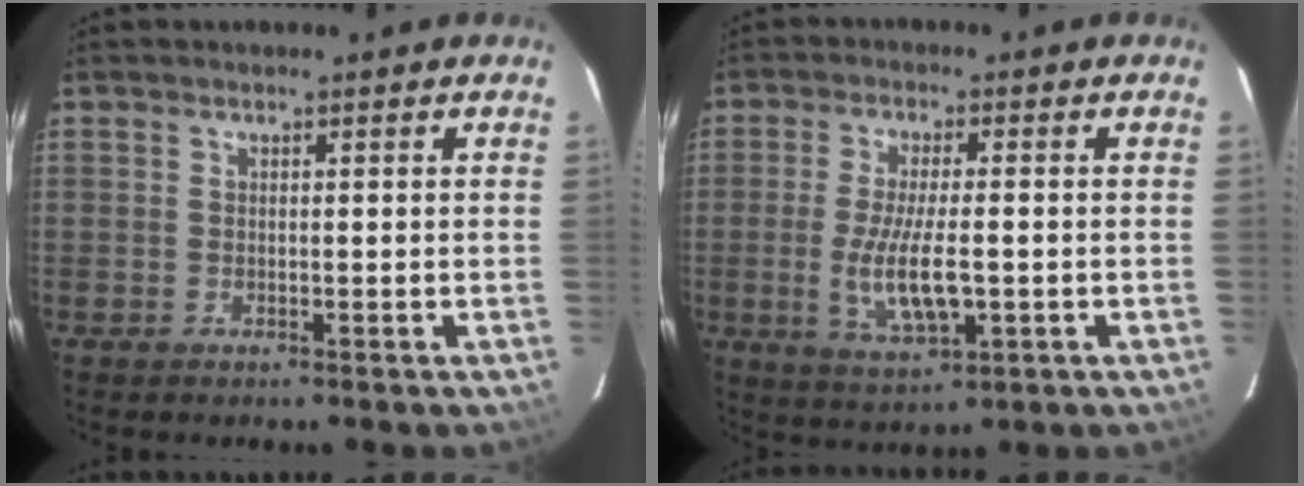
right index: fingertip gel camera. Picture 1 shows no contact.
{"total": 9.5, "force": [-1.9, 2.8, 8.9], "torque": [-0.176, -0.016, -0.029]}